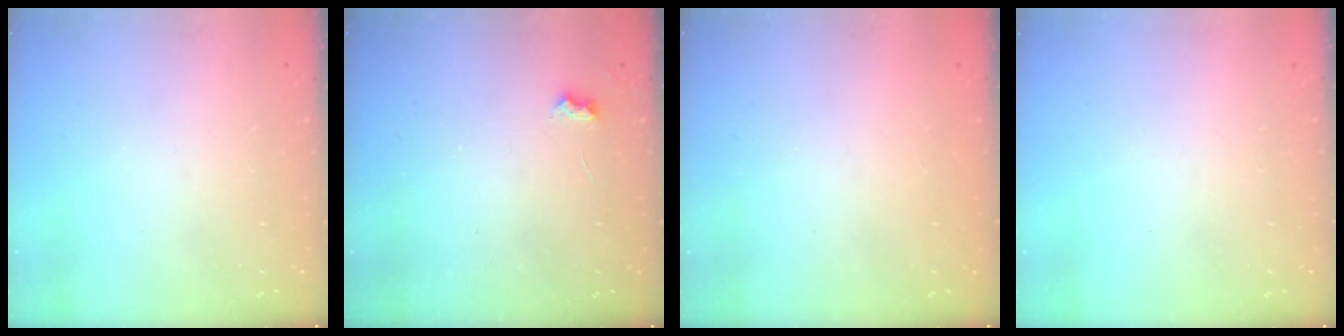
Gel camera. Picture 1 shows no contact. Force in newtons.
{"total": 3.8, "press": 3.8, "slide": 0.5}
{"total": 0.9, "press": 0.9, "slide": 0.1}
{"total": 0.0}